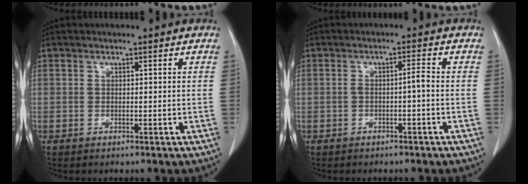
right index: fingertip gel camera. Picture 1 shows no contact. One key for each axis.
{"total": 1.8, "fx": -0.6, "fy": 0.0, "fz": 1.7, "tx": -0.026, "ty": 0.003, "tz": -0.012}